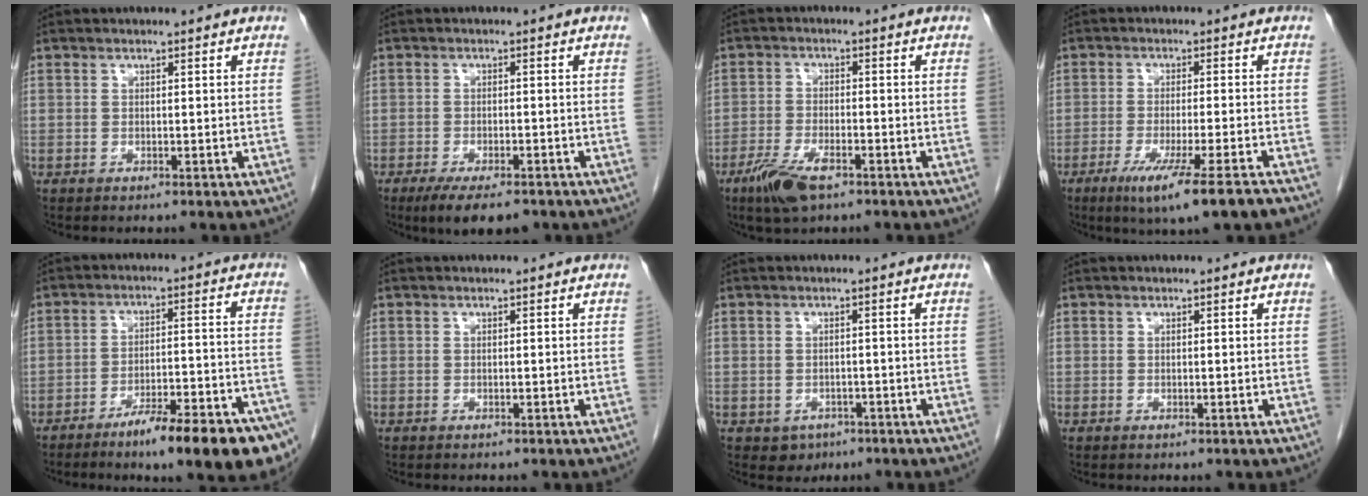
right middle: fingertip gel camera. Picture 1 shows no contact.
{"total": 7.4, "force": [-5.4, 2.0, 4.6], "torque": [-0.069, -0.013, -0.083]}
{"total": 6.4, "force": [-4.1, 1.9, 4.6], "torque": [-0.096, -0.010, -0.073]}
{"total": 10.8, "force": [-7.0, -0.8, 8.1], "torque": [-0.120, -0.029, -0.103]}
{"total": 16.4, "force": [-11.4, 1.6, 11.7], "torque": [-0.110, 0.015, -0.171]}
{"total": 0.0}
{"total": 2.5, "force": [-1.3, 2.1, 0.6], "torque": [-0.007, 0.006, -0.011]}
{"total": 0.0}